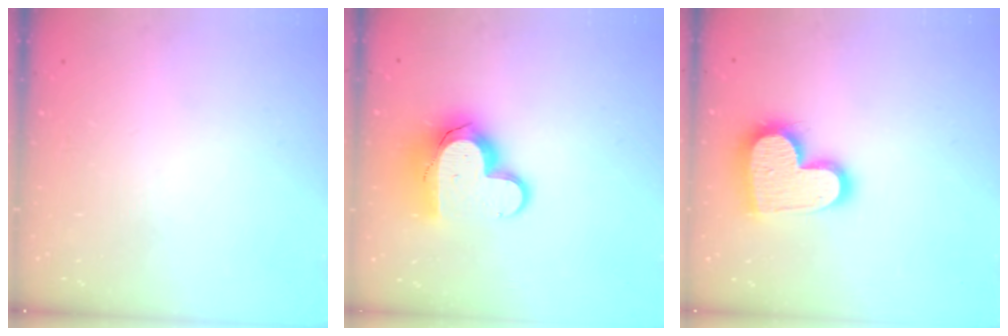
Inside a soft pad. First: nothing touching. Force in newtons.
{"total": 14.1, "press": 14.0, "slide": 1.2}
{"total": 16.7, "press": 16.7, "slide": 1.0}